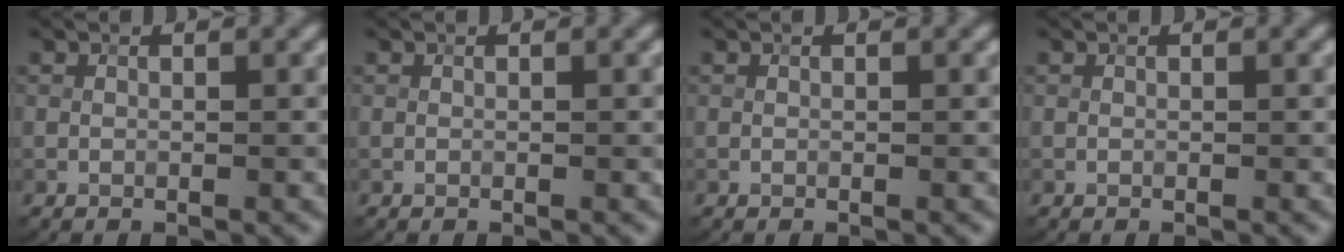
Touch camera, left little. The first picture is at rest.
{"total": 0.0}
{"total": 0.0}
{"total": 0.0}